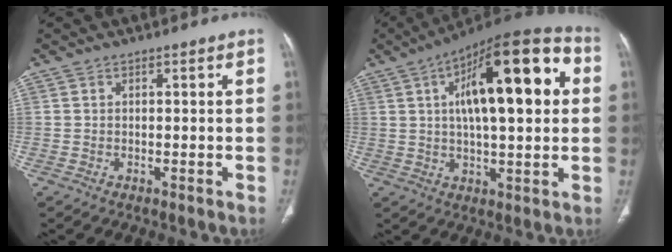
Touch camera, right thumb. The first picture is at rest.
{"total": 22.9, "force": [4.9, 8.3, 20.7], "torque": [-0.294, 0.023, 0.065]}